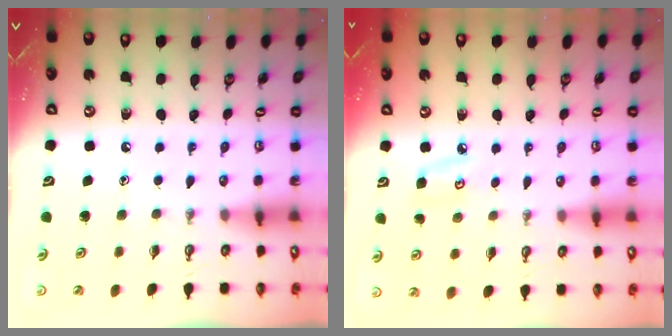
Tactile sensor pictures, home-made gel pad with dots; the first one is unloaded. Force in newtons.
{"total": 5.0, "press": 5.0, "slide": 0.5}